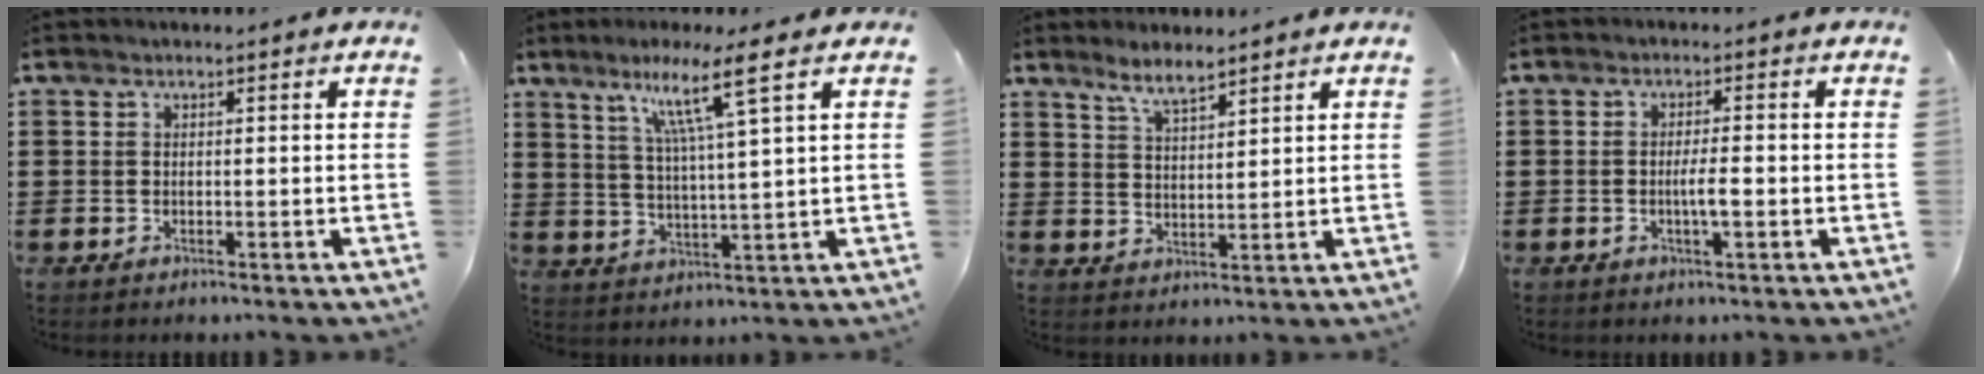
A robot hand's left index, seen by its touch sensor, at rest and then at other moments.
{"total": 9.1, "force": [5.2, -0.6, 7.4], "torque": [-0.150, -0.007, 0.083]}
{"total": 4.3, "force": [3.7, 0.8, 2.0], "torque": [-0.048, -0.003, 0.066]}
{"total": 3.1, "force": [-0.6, 0.5, 3.0], "torque": [-0.060, -0.002, -0.013]}